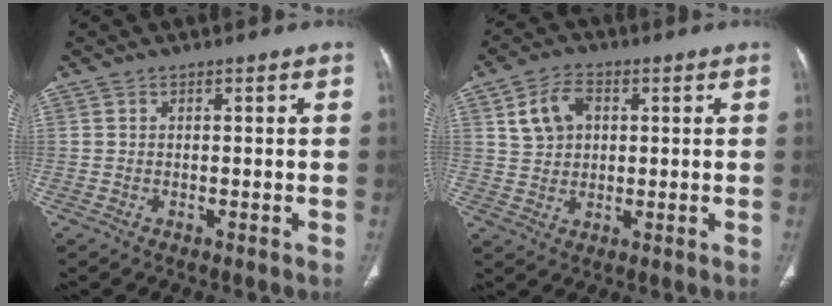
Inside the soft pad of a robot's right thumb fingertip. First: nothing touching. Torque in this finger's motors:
{"motor_torque": [-0.89, 0.99, 0.09, -0.04, 0.06]}